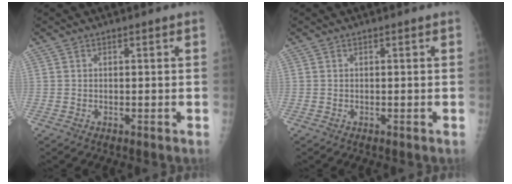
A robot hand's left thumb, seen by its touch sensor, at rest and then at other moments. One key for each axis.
{"total": 0.0}